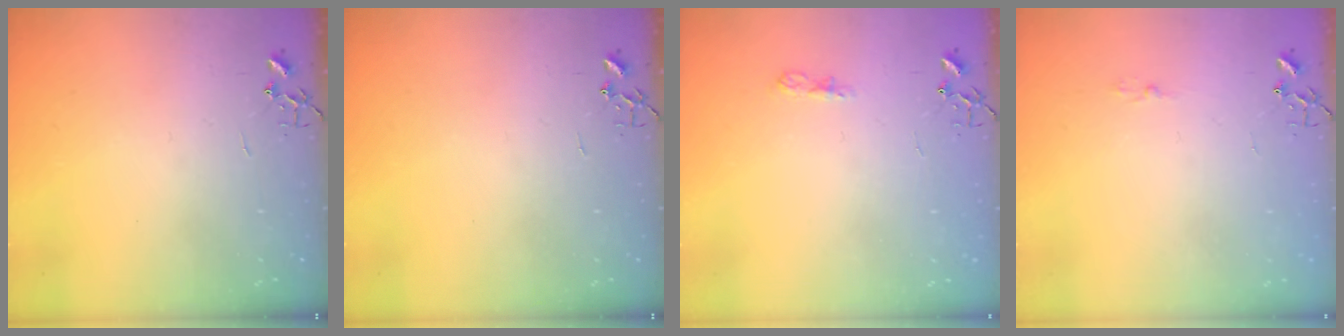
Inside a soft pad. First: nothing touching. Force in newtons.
{"total": 0.0}
{"total": 6.2, "press": 6.2, "slide": 0.8}
{"total": 3.4, "press": 3.4, "slide": 0.5}